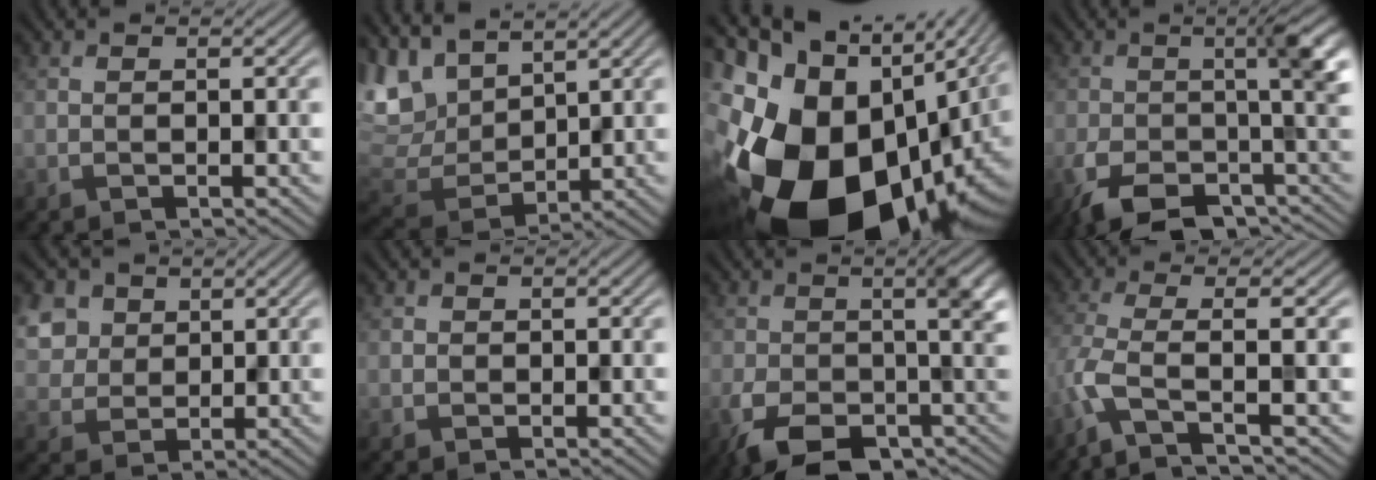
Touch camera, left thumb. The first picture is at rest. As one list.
[{"total": 9.6, "force": [5.5, 5.1, 5.8], "torque": [-0.170, 0.008, 0.106]}, {"total": 21.5, "force": [-4.3, 13.3, 16.3], "torque": [-0.317, -0.052, -0.038]}, {"total": 10.8, "force": [-4.7, 4.0, 8.9], "torque": [-0.150, -0.037, -0.076]}, {"total": 6.5, "force": [2.6, 5.2, 3.0], "torque": [-0.110, 0.011, 0.042]}, {"total": 0.9, "force": [0.0, 0.9, 0.1], "torque": [0.001, -0.003, -0.003]}, {"total": 10.4, "force": [-4.2, 4.8, 8.1], "torque": [-0.132, -0.042, -0.061]}, {"total": 5.2, "force": [-1.7, 0.6, 4.9], "torque": [-0.097, 0.002, -0.054]}]